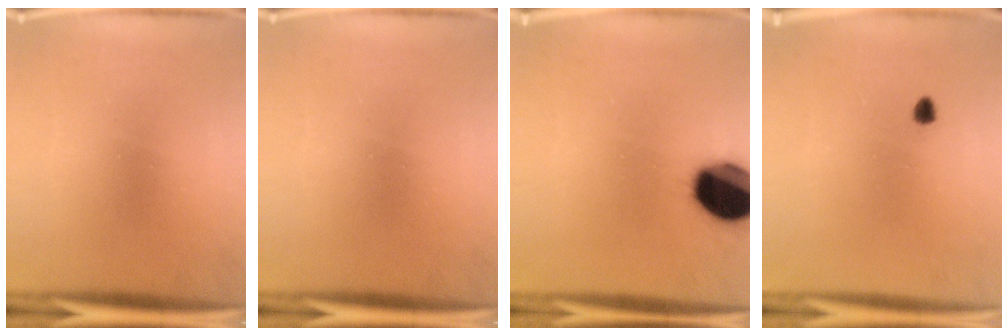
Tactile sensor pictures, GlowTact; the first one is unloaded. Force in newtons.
{"total": 0.0}
{"total": 17.6}
{"total": 0.9}